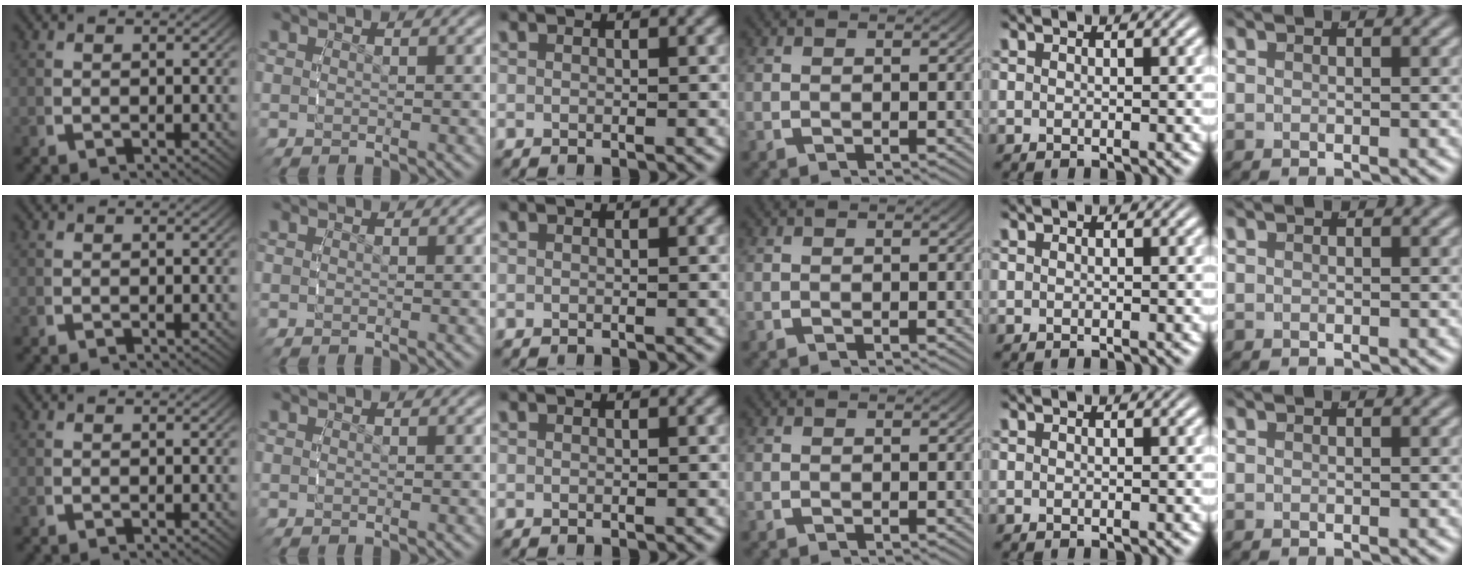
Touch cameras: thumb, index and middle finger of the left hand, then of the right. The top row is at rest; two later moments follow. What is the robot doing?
{"motion": "reach", "object": "paper plate"}